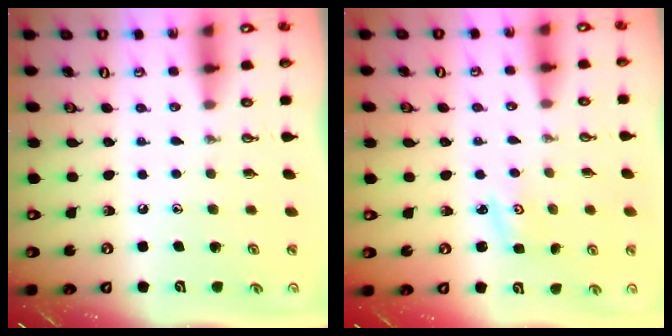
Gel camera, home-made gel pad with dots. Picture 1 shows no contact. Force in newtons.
{"total": 2.3, "press": 2.2, "slide": 0.4}